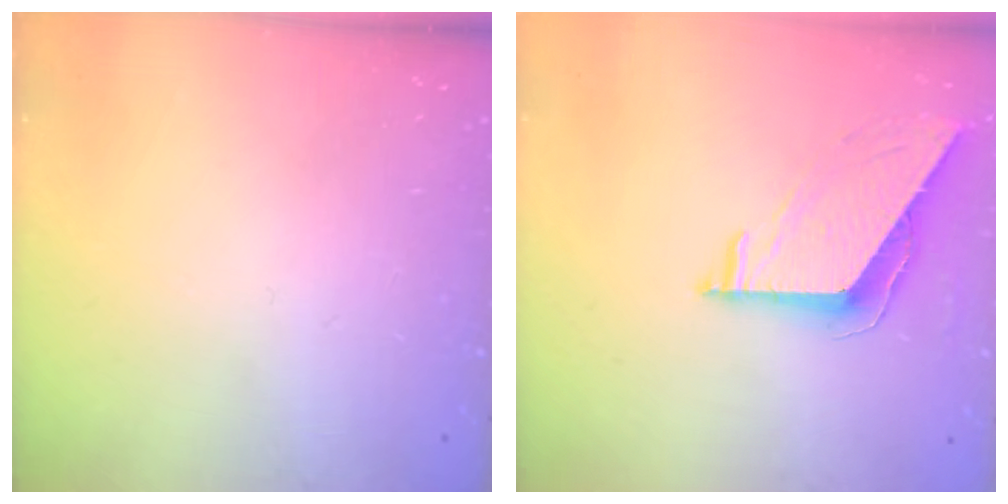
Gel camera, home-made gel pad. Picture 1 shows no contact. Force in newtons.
{"total": 7.2, "press": 7.2, "slide": 0.5}